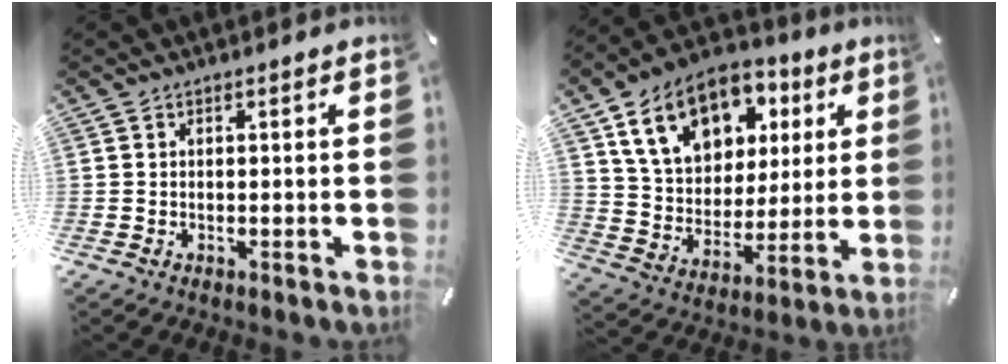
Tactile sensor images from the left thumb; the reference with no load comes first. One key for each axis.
{"total": 16.9, "fx": 8.0, "fy": 12.5, "fz": 8.0, "tx": -0.146, "ty": -0.021, "tz": 0.152}